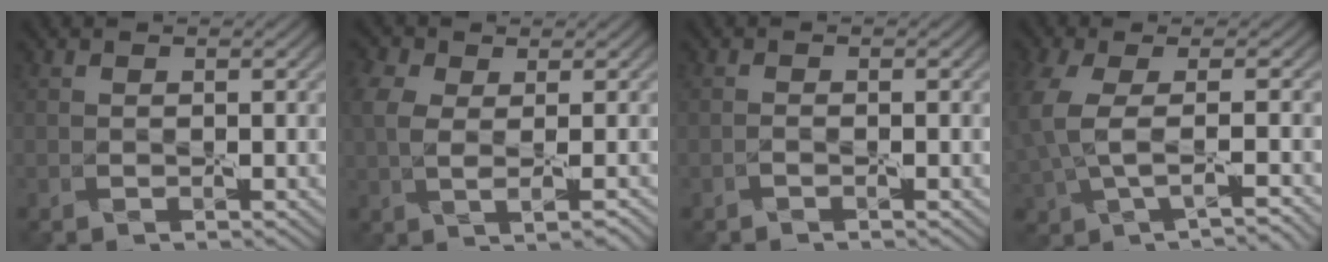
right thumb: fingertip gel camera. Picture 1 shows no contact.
{"total": 4.5, "force": [0.7, 2.3, 3.8], "torque": [-0.080, 0.006, 0.015]}
{"total": 1.1, "force": [-0.3, -0.8, -0.6], "torque": [0.015, 0.010, -0.009]}
{"total": 4.6, "force": [-0.6, 1.6, 4.3], "torque": [-0.116, -0.007, -0.011]}